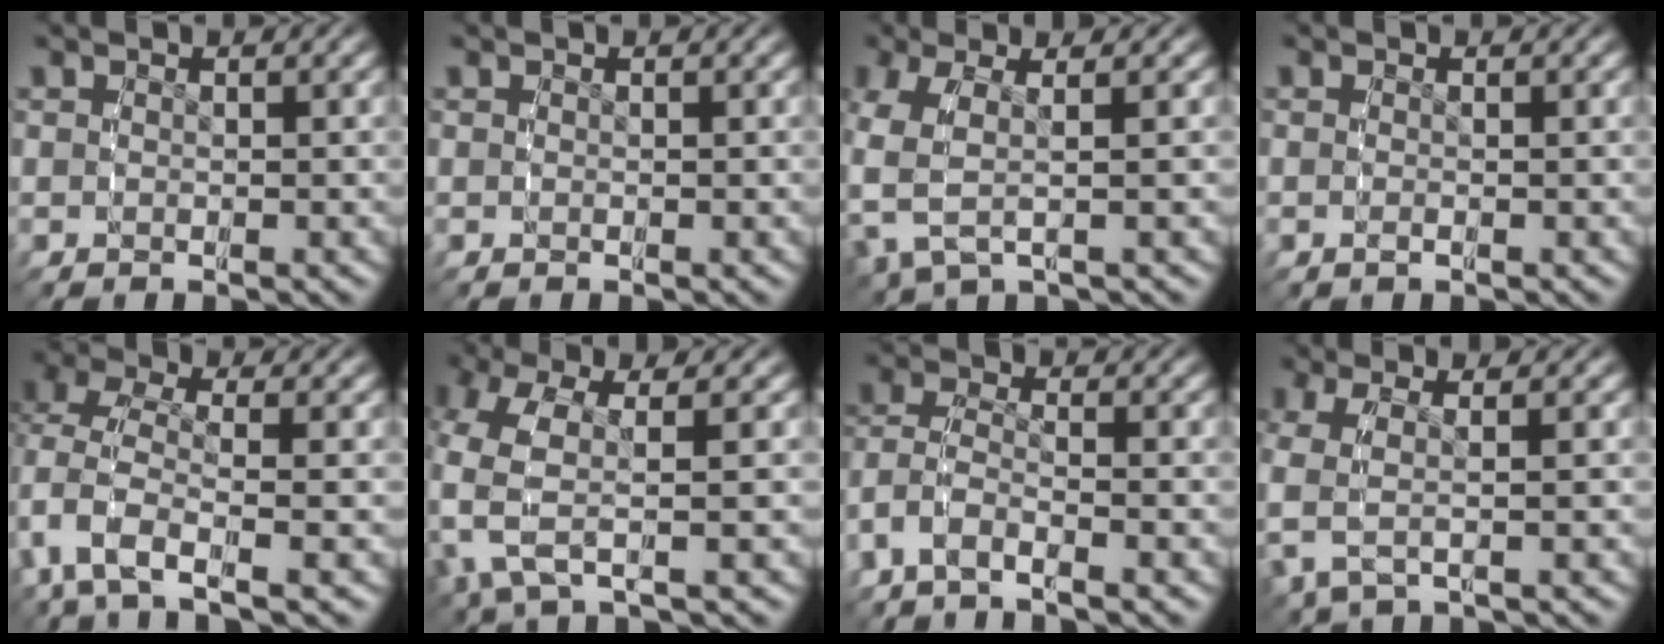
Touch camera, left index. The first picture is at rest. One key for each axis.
{"total": 0.0}
{"total": 6.5, "fx": 0.3, "fy": 4.5, "fz": 4.7, "tx": -0.120, "ty": -0.001, "tz": 0.005}
{"total": 0.6, "fx": -0.3, "fy": 0.3, "fz": 0.4, "tx": -0.012, "ty": 0.001, "tz": -0.006}
{"total": 5.4, "fx": -1.1, "fy": 3.3, "fz": 4.1, "tx": -0.121, "ty": -0.026, "tz": -0.007}
{"total": 5.3, "fx": 0.8, "fy": 2.9, "fz": 4.4, "tx": -0.128, "ty": -0.001, "tz": 0.018}
{"total": 3.7, "fx": -1.2, "fy": 2.9, "fz": 2.0, "tx": -0.068, "ty": -0.019, "tz": -0.018}
{"total": 4.3, "fx": 0.8, "fy": 2.4, "fz": 3.6, "tx": -0.086, "ty": 0.010, "tz": 0.009}